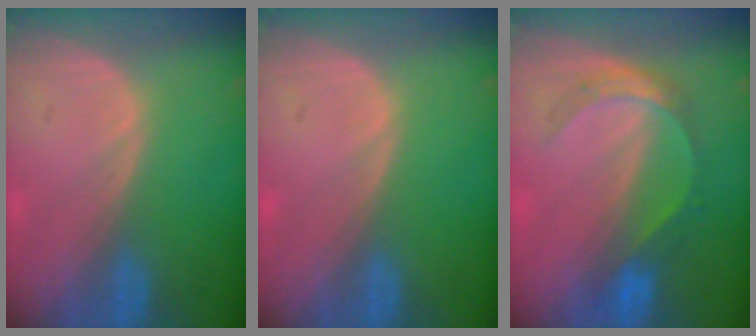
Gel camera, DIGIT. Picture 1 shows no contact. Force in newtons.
{"total": 0.0}
{"total": 5.3, "press": 5.0, "slide": 1.6}